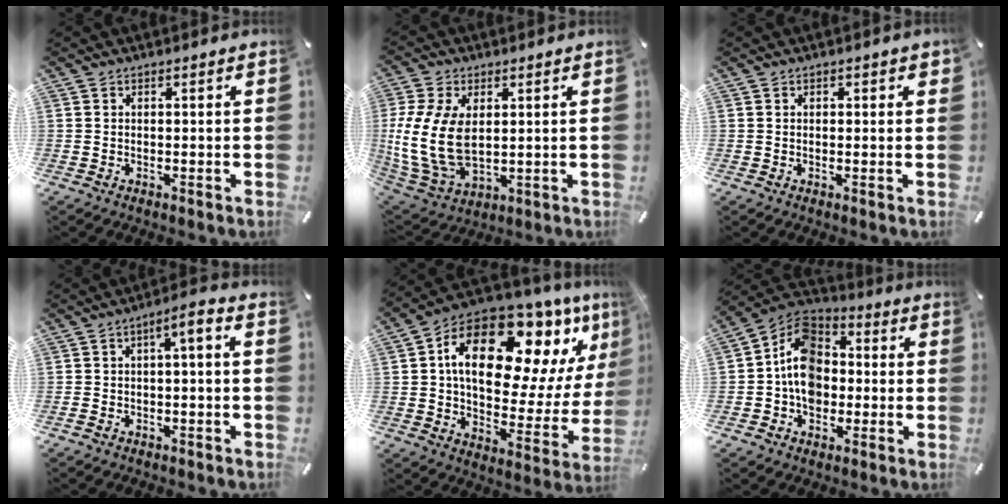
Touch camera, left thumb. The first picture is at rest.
{"total": 14.4, "force": [1.2, 9.7, 10.5], "torque": [-0.252, -0.010, 0.025]}
{"total": 0.6, "force": [0.2, 0.5, 0.4], "torque": [-0.009, 0.005, 0.002]}
{"total": 4.3, "force": [-1.9, 1.3, 3.7], "torque": [-0.066, 0.012, -0.037]}
{"total": 22.5, "force": [11.1, 12.2, 15.2], "torque": [-0.230, -0.070, 0.185]}
{"total": 11.3, "force": [-2.0, 9.3, 6.1], "torque": [-0.133, 0.020, -0.041]}